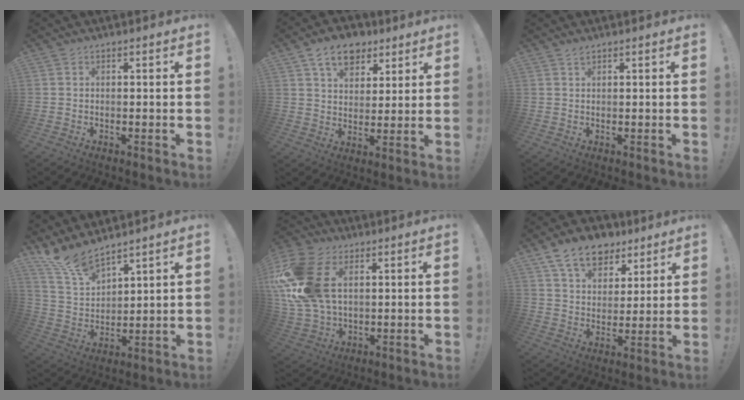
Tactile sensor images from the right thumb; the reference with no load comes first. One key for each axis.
{"total": 11.8, "fx": 6.9, "fy": 7.8, "fz": 5.5, "tx": -0.083, "ty": -0.030, "tz": 0.130}
{"total": 1.2, "fx": 0.9, "fy": 0.3, "fz": 0.6, "tx": -0.009, "ty": -0.001, "tz": 0.016}
{"total": 10.8, "fx": 9.8, "fy": 2.8, "fz": 3.4, "tx": -0.093, "ty": -0.070, "tz": 0.189}
{"total": 22.0, "fx": 5.0, "fy": 14.8, "fz": 15.5, "tx": -0.312, "ty": -0.009, "tz": 0.096}
{"total": 13.8, "fx": 9.0, "fy": 8.5, "fz": 6.2, "tx": -0.103, "ty": -0.050, "tz": 0.169}